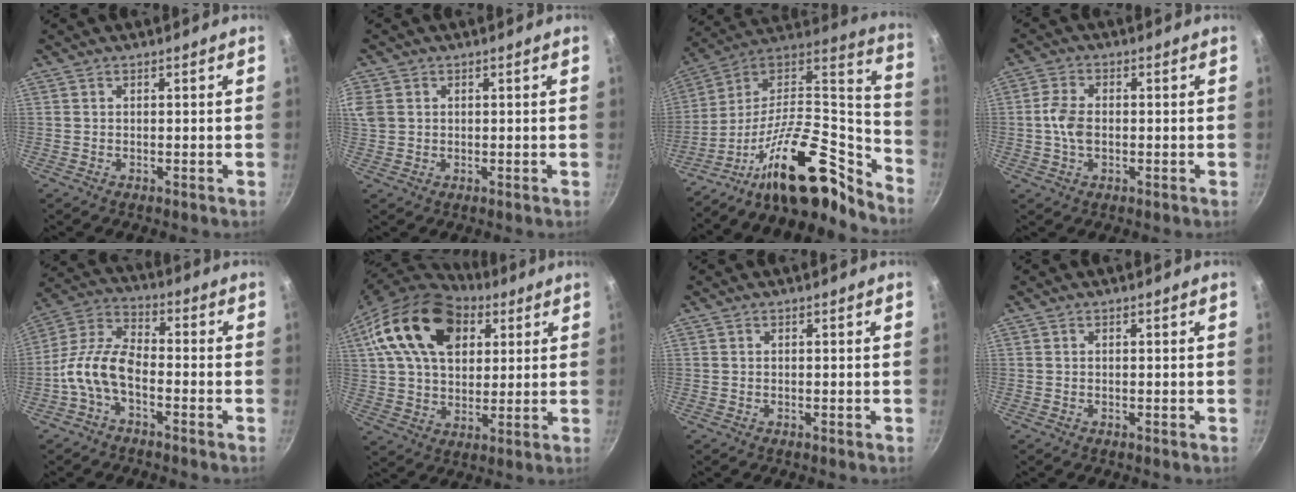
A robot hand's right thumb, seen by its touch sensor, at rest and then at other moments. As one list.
[{"total": 6.4, "force": [1.6, 5.3, 3.4], "torque": [-0.076, 0.008, 0.033]}, {"total": 25.0, "force": [-17.1, 9.5, 15.6], "torque": [-0.174, 0.115, -0.303]}, {"total": 5.2, "force": [-0.4, 3.2, 4.0], "torque": [-0.081, 0.013, -0.013]}, {"total": 9.8, "force": [-3.8, 5.0, 7.6], "torque": [-0.146, 0.042, -0.088]}, {"total": 22.3, "force": [8.9, 14.5, 14.4], "torque": [-0.227, -0.005, 0.150]}, {"total": 0.0}, {"total": 0.0}]